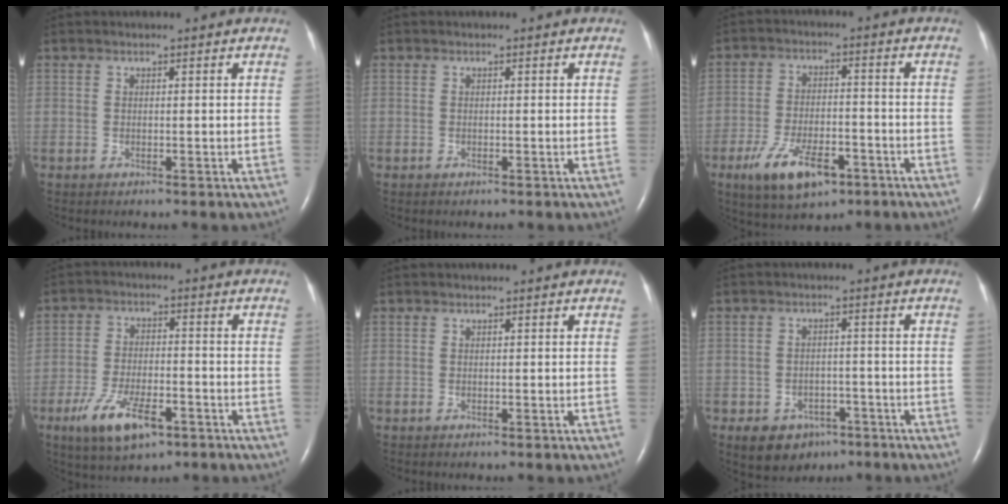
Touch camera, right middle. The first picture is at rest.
{"total": 0.0}
{"total": 10.2, "force": [-5.6, 4.3, 7.4], "torque": [-0.146, -0.007, -0.091]}
{"total": 9.6, "force": [-5.2, 3.5, 7.3], "torque": [-0.147, -0.011, -0.086]}
{"total": 0.0}
{"total": 6.8, "force": [-4.0, 4.9, 2.3], "torque": [-0.034, 0.009, -0.050]}